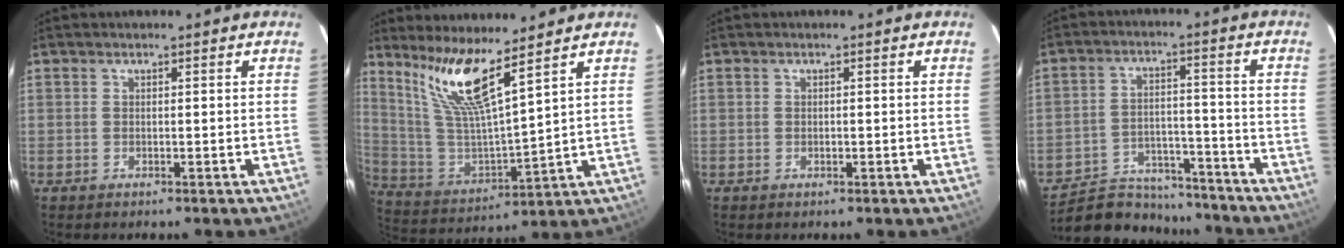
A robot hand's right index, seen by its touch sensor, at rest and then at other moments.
{"total": 12.8, "force": [9.1, 0.6, 9.0], "torque": [-0.163, -0.009, 0.190]}
{"total": 0.5, "force": [-0.2, 0.4, 0.3], "torque": [-0.005, 0.001, 0.000]}
{"total": 16.5, "force": [-14.7, 6.2, 4.3], "torque": [-0.108, 0.019, -0.208]}